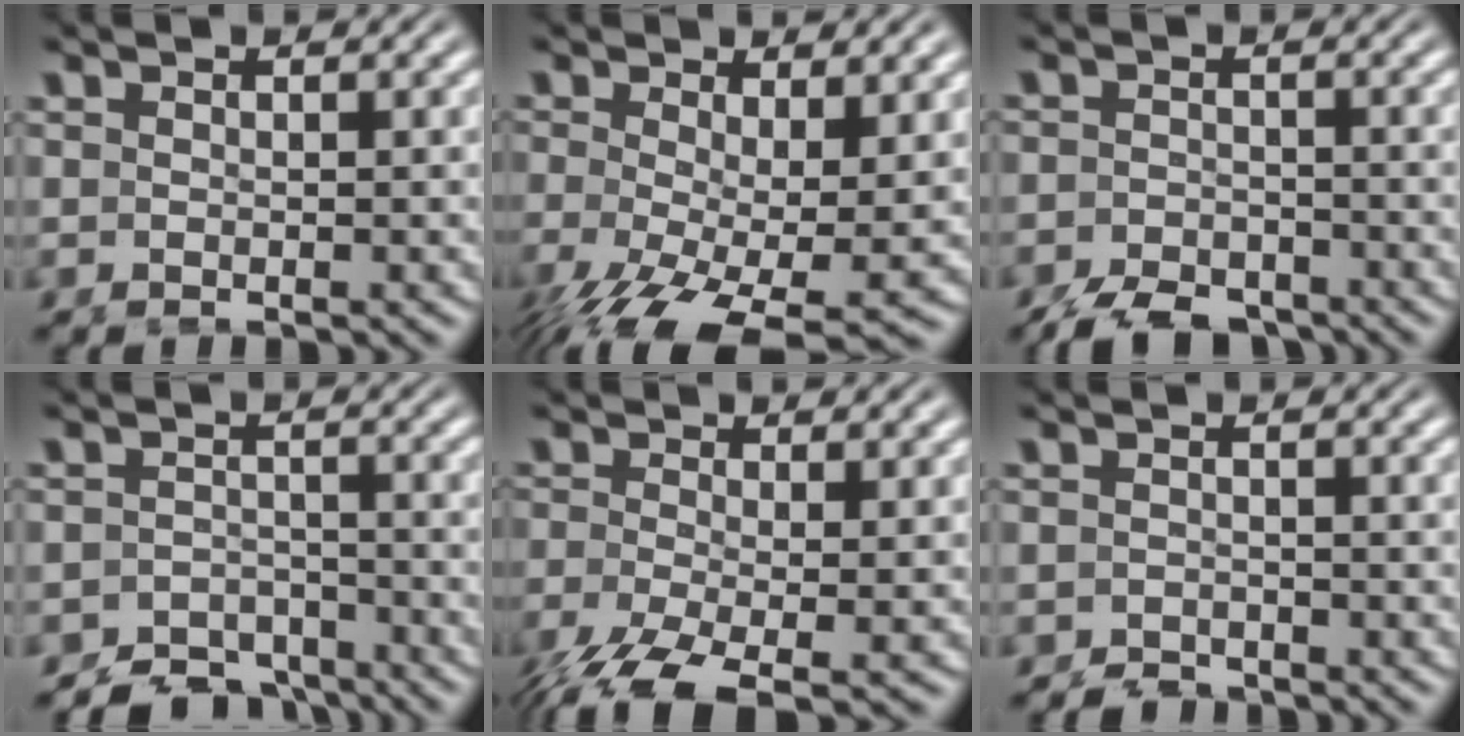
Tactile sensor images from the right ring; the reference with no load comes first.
{"total": 6.7, "force": [-4.5, 2.4, 4.4], "torque": [-0.097, -0.064, -0.048]}
{"total": 5.1, "force": [-4.9, 1.3, 0.6], "torque": [0.010, -0.017, -0.086]}
{"total": 7.1, "force": [-6.4, 2.9, 0.8], "torque": [0.016, -0.019, -0.115]}
{"total": 5.1, "force": [-3.9, 1.3, 3.0], "torque": [-0.073, -0.038, -0.049]}
{"total": 2.9, "force": [-2.8, 0.6, -0.4], "torque": [0.009, -0.019, -0.048]}